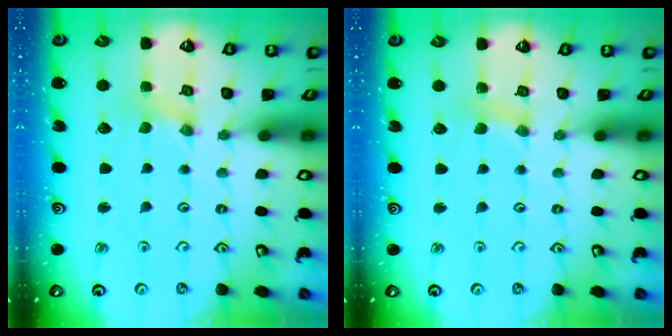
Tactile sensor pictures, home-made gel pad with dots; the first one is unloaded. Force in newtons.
{"total": 2.7, "press": 2.7, "slide": 0.4}